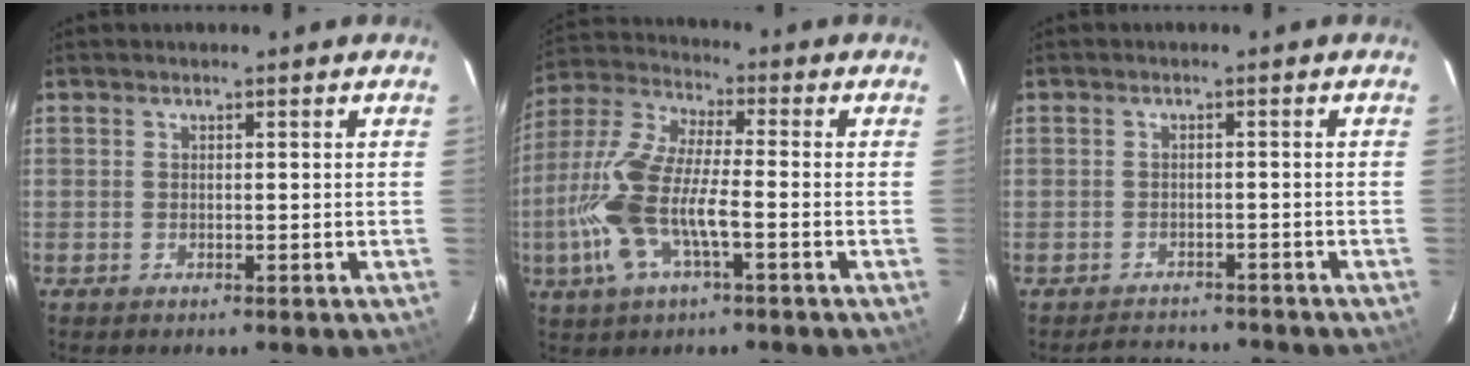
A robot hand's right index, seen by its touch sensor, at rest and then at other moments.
{"total": 14.3, "force": [-4.3, 4.7, 12.8], "torque": [-0.281, -0.001, -0.088]}
{"total": 4.7, "force": [-4.1, 2.1, 0.4], "torque": [-0.011, 0.015, -0.062]}